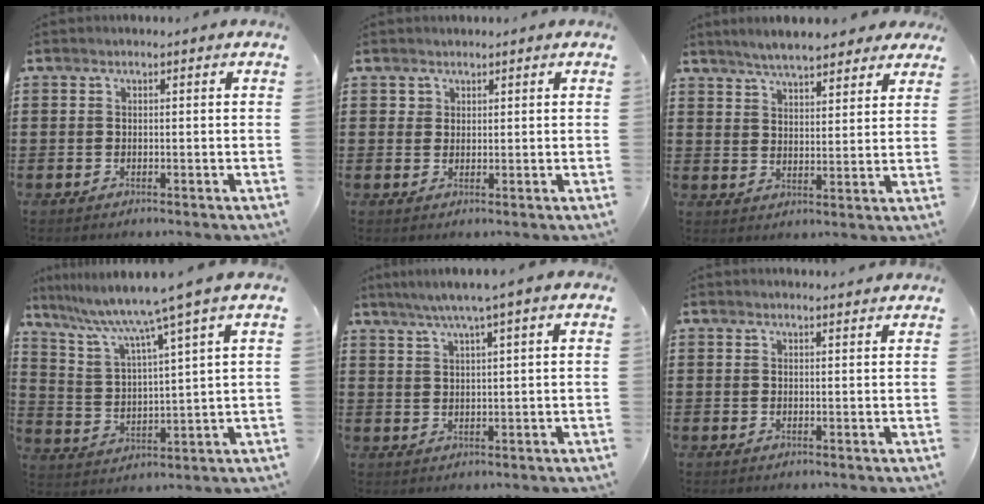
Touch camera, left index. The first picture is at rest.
{"total": 1.5, "force": [1.1, 1.1, 0.0], "torque": [0.004, -0.001, 0.021]}
{"total": 5.4, "force": [5.0, 1.0, 1.6], "torque": [-0.050, -0.010, 0.091]}
{"total": 8.1, "force": [6.5, -0.9, 4.6], "torque": [-0.118, -0.046, 0.101]}
{"total": 4.0, "force": [2.7, -0.4, 2.9], "torque": [-0.062, -0.005, 0.044]}
{"total": 1.5, "force": [1.4, -0.1, 0.2], "torque": [-0.008, -0.002, 0.029]}